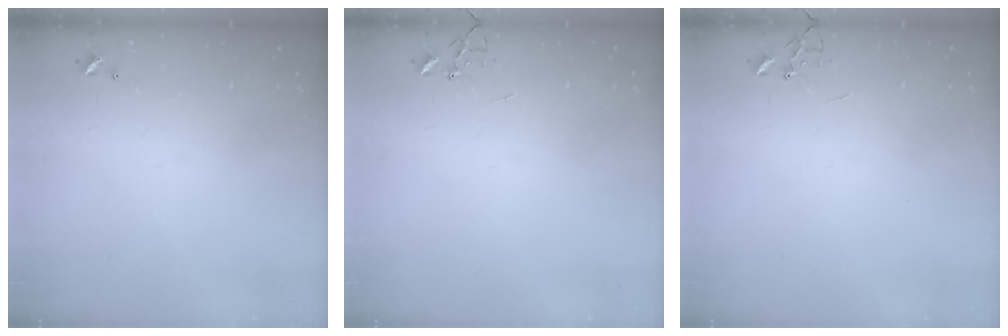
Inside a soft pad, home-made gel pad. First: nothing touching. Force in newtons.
{"total": 0.0}
{"total": 0.0}